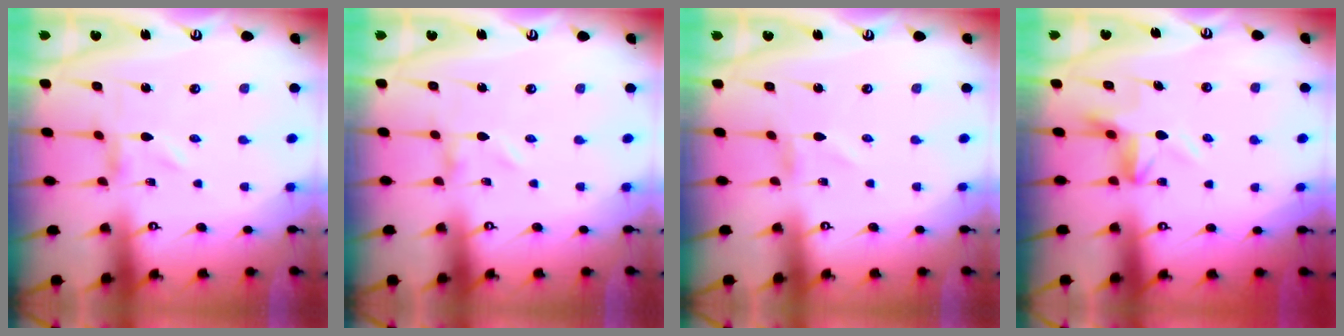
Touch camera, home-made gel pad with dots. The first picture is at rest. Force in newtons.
{"total": 0.0}
{"total": 0.9, "press": 0.9, "slide": 0.1}
{"total": 5.5, "press": 5.2, "slide": 1.8}